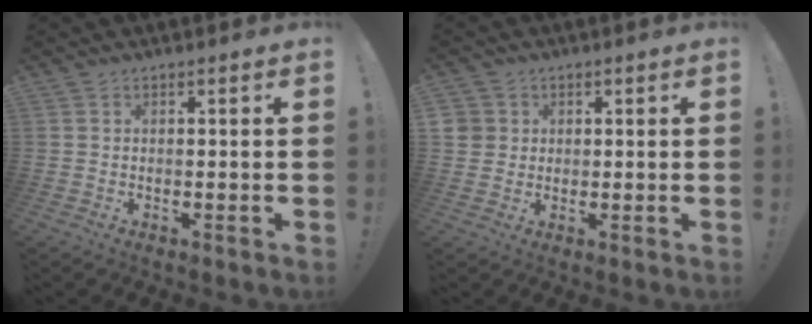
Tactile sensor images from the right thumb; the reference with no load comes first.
{"total": 3.8, "force": [1.1, 3.6, 0.7], "torque": [-0.006, -0.003, 0.022]}